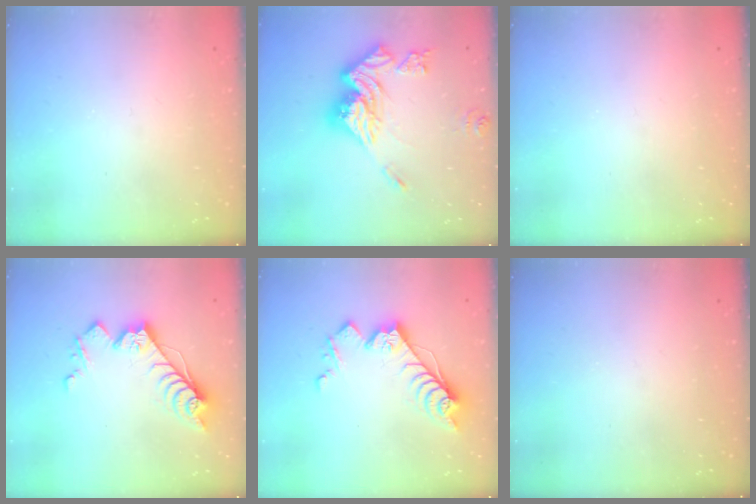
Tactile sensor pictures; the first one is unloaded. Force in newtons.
{"total": 20.1, "press": 19.9, "slide": 2.2}
{"total": 0.0}
{"total": 13.9, "press": 13.9, "slide": 0.5}
{"total": 13.9, "press": 13.9, "slide": 0.5}
{"total": 0.0}